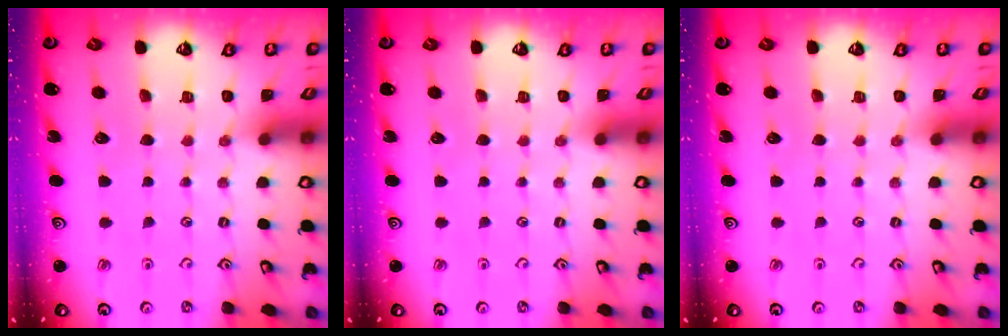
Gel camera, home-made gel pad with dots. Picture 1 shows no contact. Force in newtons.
{"total": 0.0}
{"total": 0.0}